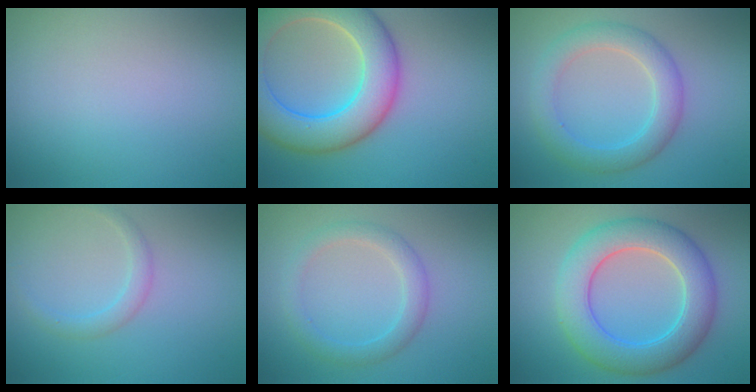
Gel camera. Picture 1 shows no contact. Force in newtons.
{"total": 9.0, "press": 9.0, "slide": 0.6}
{"total": 4.1, "press": 4.1, "slide": 0.0}
{"total": 1.5, "press": 1.5, "slide": 0.1}
{"total": 2.6, "press": 2.6, "slide": 0.1}
{"total": 7.1, "press": 7.1, "slide": 0.2}